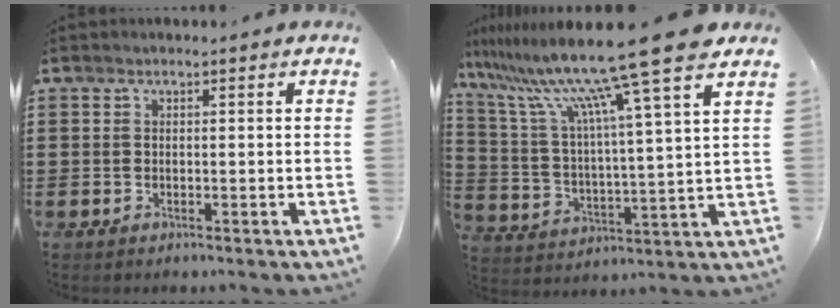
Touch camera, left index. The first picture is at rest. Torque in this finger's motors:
{"motor_torque": [1.91, 0.07, 1.05, 0.21]}